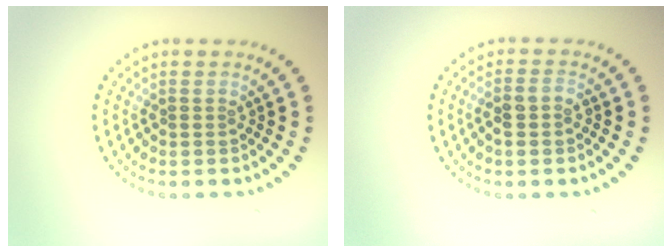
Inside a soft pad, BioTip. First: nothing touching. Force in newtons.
{"total": 1.9, "press": 1.8, "slide": 0.5}